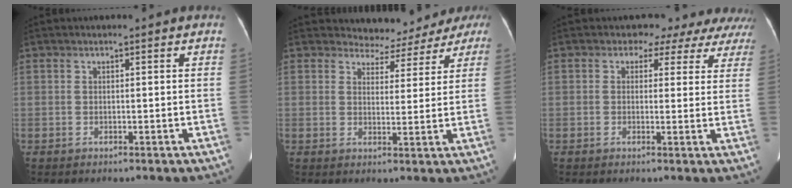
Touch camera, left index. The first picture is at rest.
{"total": 7.2, "force": [6.5, 3.0, -0.4], "torque": [0.016, 0.005, 0.064]}
{"total": 9.7, "force": [8.3, 4.8, 1.5], "torque": [0.013, 0.005, 0.060]}